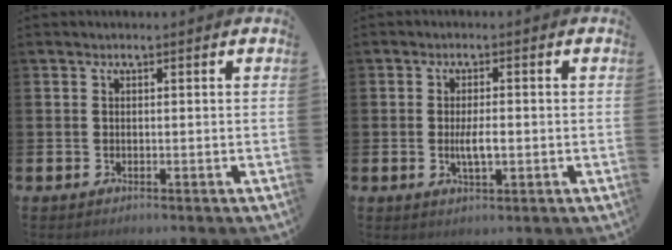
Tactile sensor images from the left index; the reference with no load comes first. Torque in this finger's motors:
{"motor_torque": [0.06, 0.05, 0.41, 0.06]}